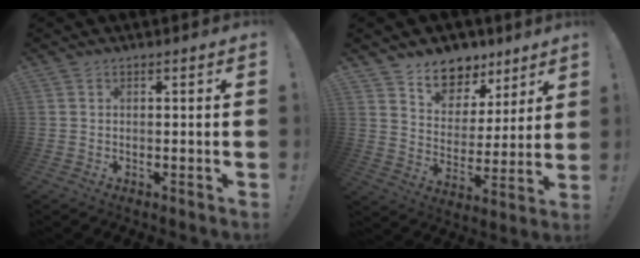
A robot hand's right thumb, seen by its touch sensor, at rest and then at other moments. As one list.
[{"total": 10.4, "force": [7.7, 6.5, 2.3], "torque": [-0.041, -0.060, 0.147]}]